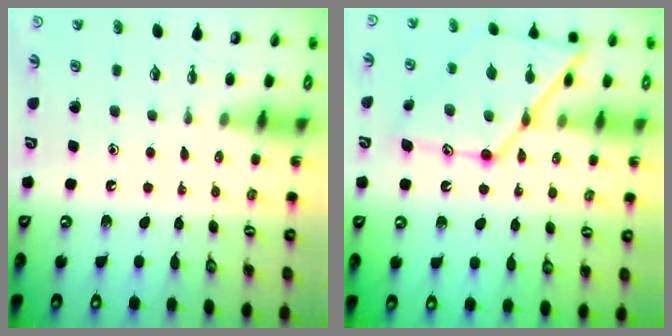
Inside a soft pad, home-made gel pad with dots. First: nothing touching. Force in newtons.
{"total": 17.3, "press": 17.2, "slide": 1.3}